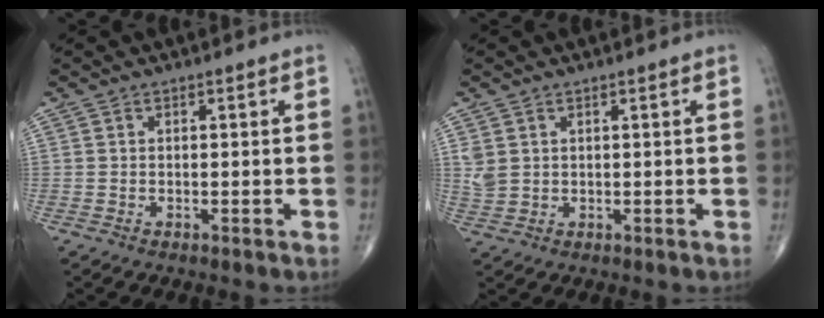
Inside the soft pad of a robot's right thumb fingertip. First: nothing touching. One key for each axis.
{"total": 3.0, "fx": 1.0, "fy": 2.3, "fz": 1.6, "tx": -0.035, "ty": -0.001, "tz": 0.027}